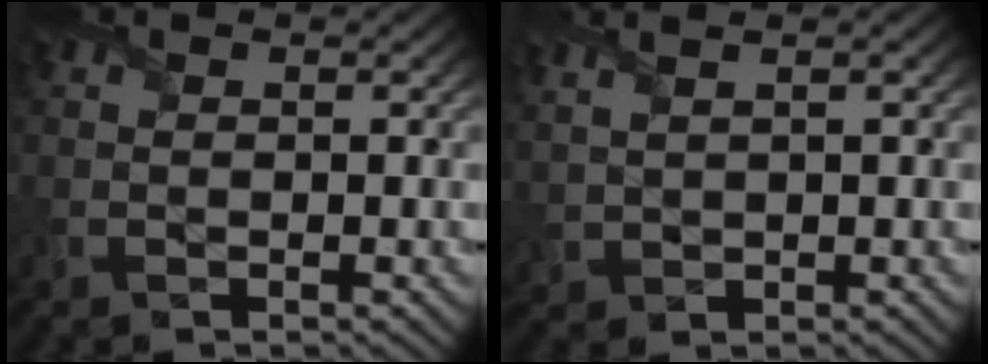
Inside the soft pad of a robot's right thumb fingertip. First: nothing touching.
{"total": 2.3, "force": [1.7, 0.2, 1.5], "torque": [-0.043, 0.008, 0.042]}